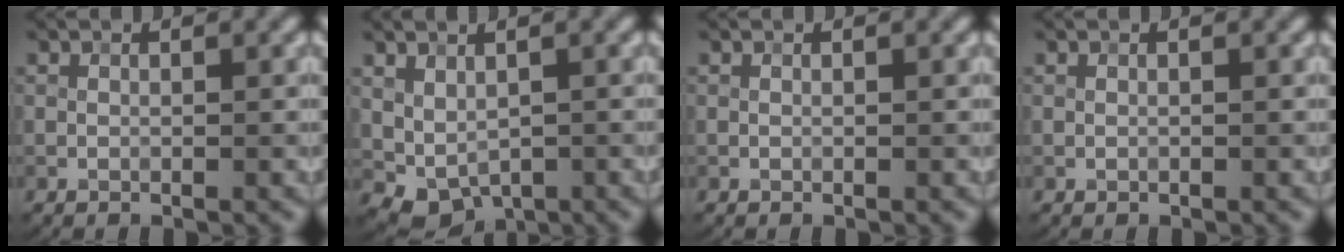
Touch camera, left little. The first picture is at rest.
{"total": 2.6, "force": [0.4, 1.9, 1.8], "torque": [-0.034, -0.014, 0.019]}
{"total": 0.0}
{"total": 0.0}